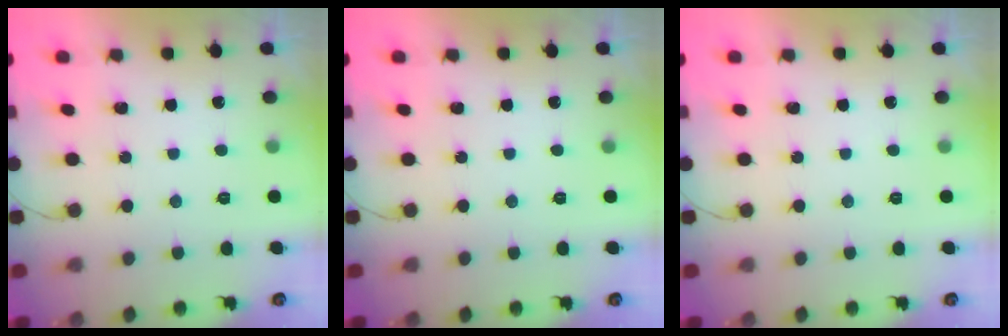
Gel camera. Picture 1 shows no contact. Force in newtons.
{"total": 0.0}
{"total": 0.0}